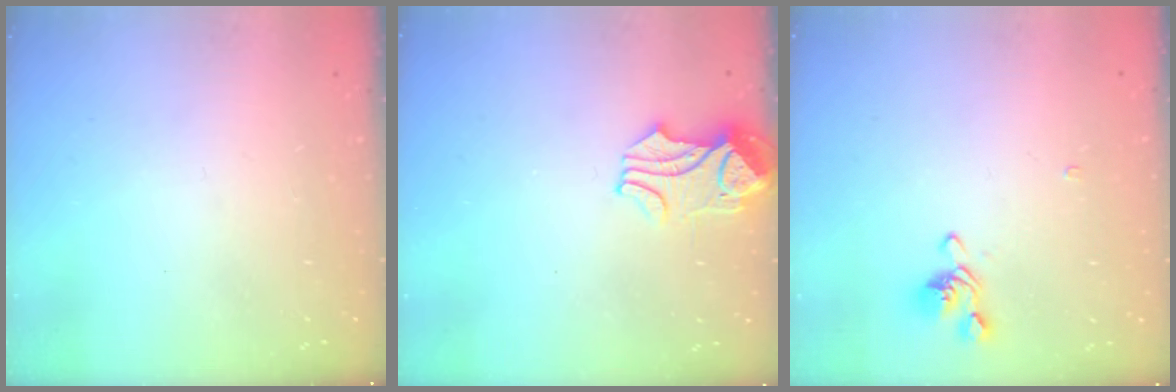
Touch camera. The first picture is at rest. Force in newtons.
{"total": 1.6, "press": 1.1, "slide": 1.1}
{"total": 2.0, "press": 1.9, "slide": 0.8}